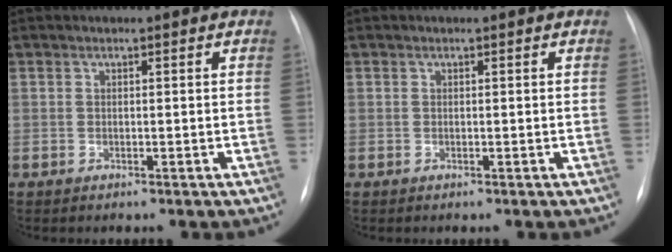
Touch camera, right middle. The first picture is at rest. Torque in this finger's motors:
{"motor_torque": [0.00, 0.00, 0.00, 0.00]}